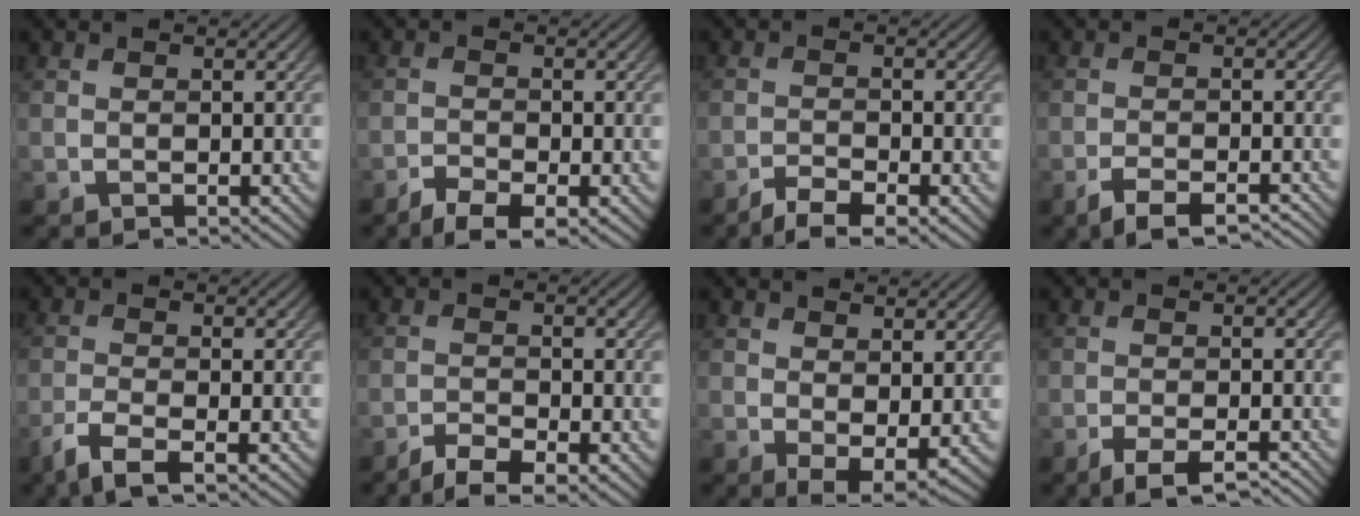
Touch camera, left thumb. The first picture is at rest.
{"total": 3.8, "force": [-2.7, 1.2, 2.4], "torque": [-0.044, -0.006, -0.049]}
{"total": 3.8, "force": [-2.8, 0.9, 2.4], "torque": [-0.048, -0.003, -0.051]}
{"total": 4.9, "force": [-3.6, 1.2, 3.0], "torque": [-0.051, -0.002, -0.059]}
{"total": 4.1, "force": [-2.7, 0.8, 3.0], "torque": [-0.063, -0.007, -0.064]}
{"total": 4.2, "force": [-3.1, 1.0, 2.6], "torque": [-0.053, -0.004, -0.056]}
{"total": 3.4, "force": [0.9, 1.6, 2.9], "torque": [-0.054, -0.012, 0.023]}
{"total": 4.6, "force": [-3.3, 1.0, 3.0], "torque": [-0.048, 0.001, -0.056]}